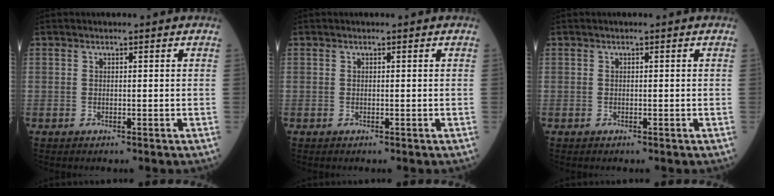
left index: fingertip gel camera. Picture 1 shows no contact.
{"total": 0.0}
{"total": 0.0}